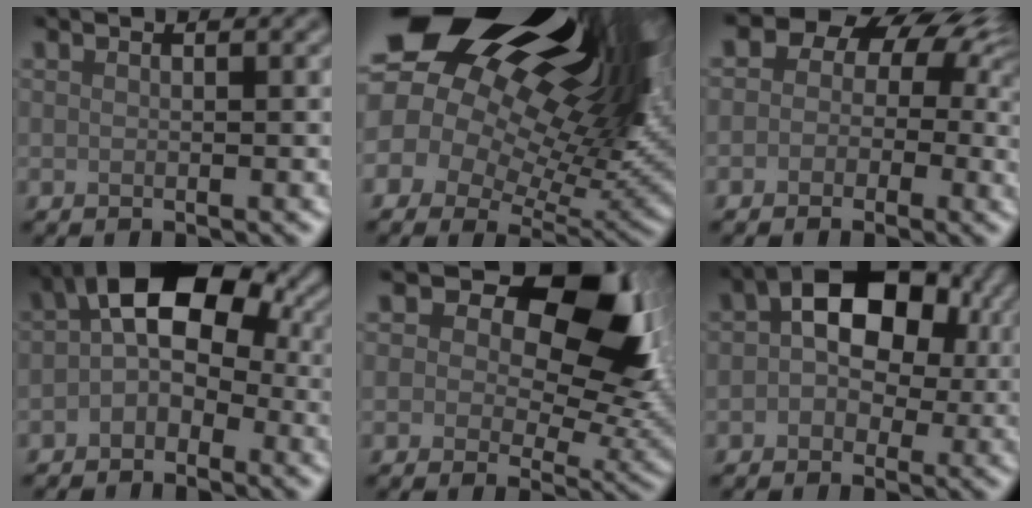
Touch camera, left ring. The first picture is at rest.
{"total": 23.1, "force": [10.4, 12.5, 16.4], "torque": [-0.297, 0.042, 0.177]}
{"total": 7.7, "force": [1.9, 6.1, 4.3], "torque": [-0.029, 0.024, -0.013]}
{"total": 8.4, "force": [0.6, 5.7, 6.2], "torque": [-0.070, 0.024, -0.013]}
{"total": 13.0, "force": [4.9, 7.8, 9.2], "torque": [-0.112, -0.005, 0.074]}
{"total": 9.0, "force": [1.9, 5.9, 6.6], "torque": [-0.088, 0.021, 0.015]}